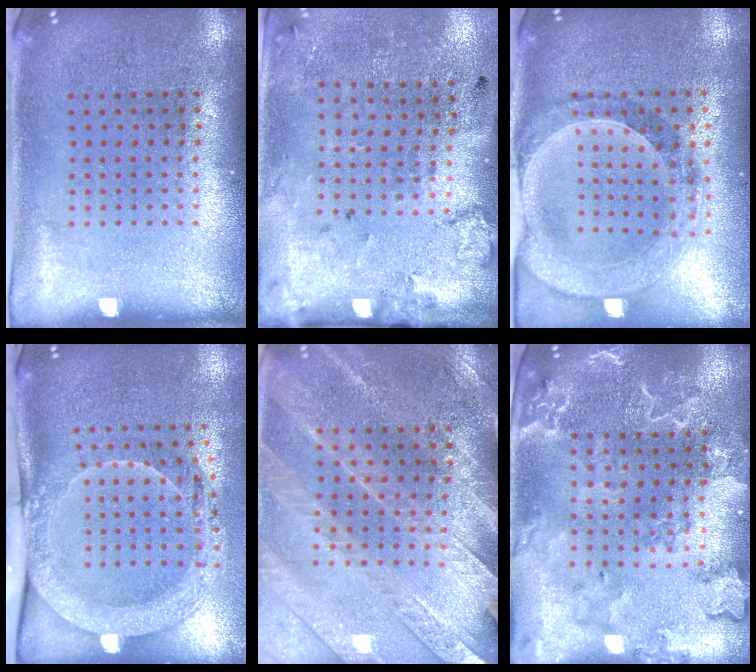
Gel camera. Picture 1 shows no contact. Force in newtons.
{"total": 2.2, "press": 1.3, "slide": 1.7}
{"total": 1.4, "press": 1.4, "slide": 0.2}
{"total": 2.1, "press": 2.0, "slide": 0.5}
{"total": 2.8, "press": 2.7, "slide": 0.6}
{"total": 2.7, "press": 2.5, "slide": 1.0}